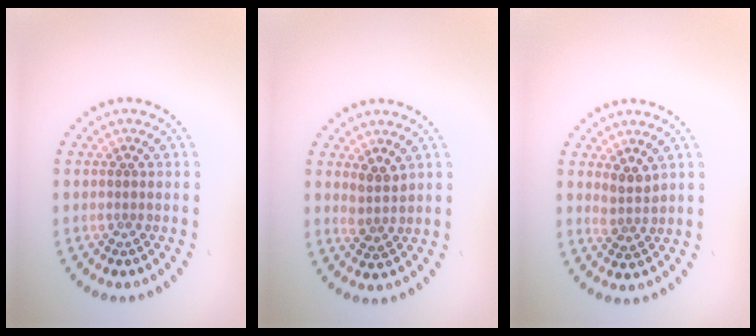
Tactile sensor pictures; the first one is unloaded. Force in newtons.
{"total": 1.9, "press": 1.5, "slide": 1.0}
{"total": 1.8, "press": 1.4, "slide": 1.2}